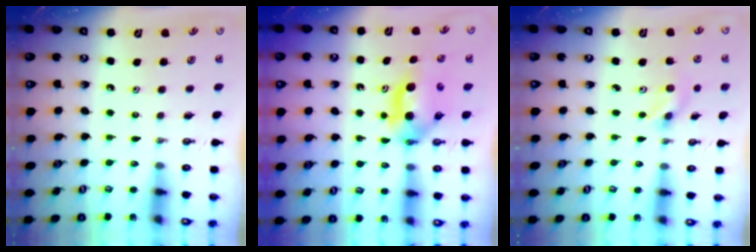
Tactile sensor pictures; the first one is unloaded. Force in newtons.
{"total": 8.4, "press": 5.1, "slide": 6.6}
{"total": 2.9, "press": 2.8, "slide": 0.7}